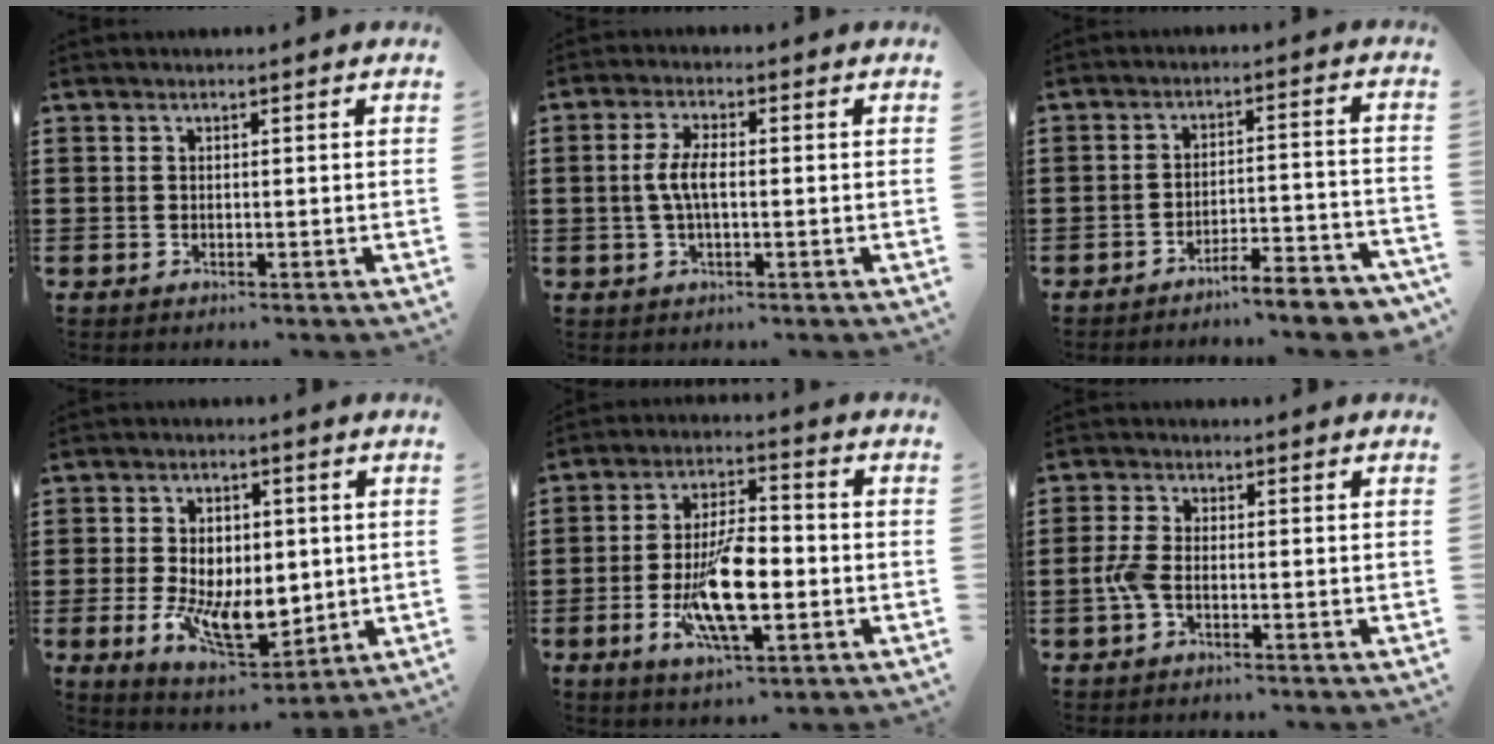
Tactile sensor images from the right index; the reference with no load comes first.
{"total": 4.5, "force": [-0.3, 1.6, 4.2], "torque": [-0.099, -0.003, -0.014]}
{"total": 5.6, "force": [-5.2, 0.0, 1.9], "torque": [-0.030, -0.006, -0.101]}
{"total": 9.2, "force": [-0.9, 5.7, 7.2], "torque": [-0.139, 0.002, -0.016]}
{"total": 12.2, "force": [-2.9, 4.5, 11.0], "torque": [-0.222, -0.008, -0.051]}
{"total": 3.2, "force": [-1.1, 1.3, 2.7], "torque": [-0.075, -0.007, -0.028]}